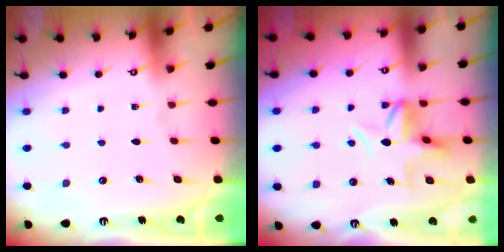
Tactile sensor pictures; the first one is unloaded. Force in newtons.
{"total": 6.0, "press": 6.0, "slide": 0.5}